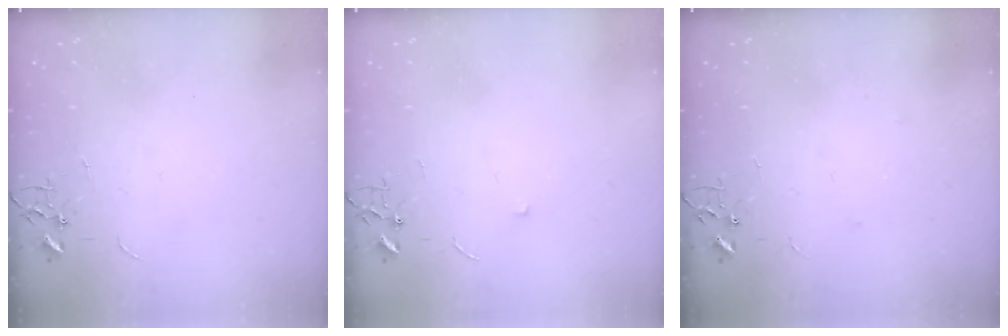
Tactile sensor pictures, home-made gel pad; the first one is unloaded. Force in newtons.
{"total": 4.0, "press": 3.7, "slide": 1.6}
{"total": 2.5, "press": 2.1, "slide": 1.4}